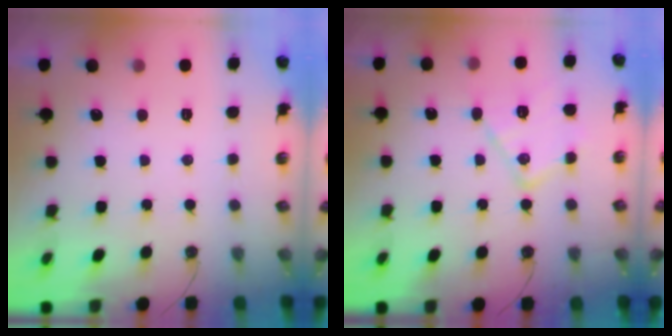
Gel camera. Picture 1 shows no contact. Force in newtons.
{"total": 14.0, "press": 14.0, "slide": 1.1}